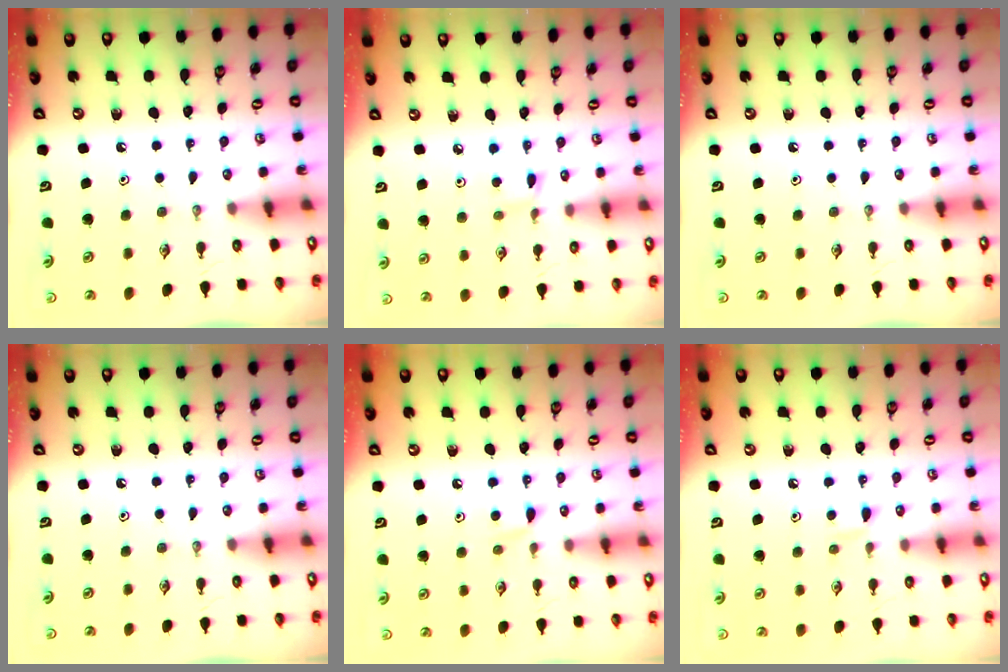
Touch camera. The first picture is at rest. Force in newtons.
{"total": 3.0, "press": 3.0, "slide": 0.5}
{"total": 0.0}
{"total": 0.0}
{"total": 5.6, "press": 5.6, "slide": 0.6}
{"total": 5.0, "press": 5.0, "slide": 0.6}